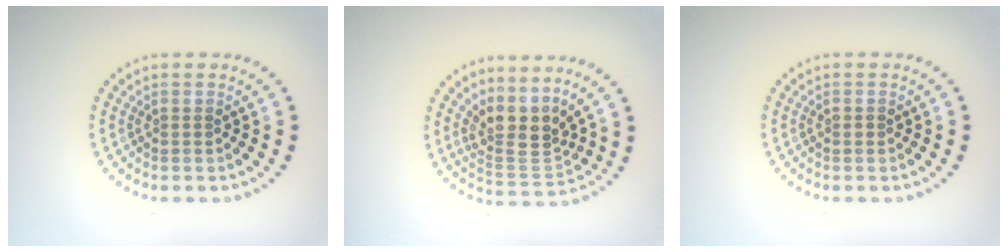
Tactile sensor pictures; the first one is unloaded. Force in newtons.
{"total": 3.8, "press": 2.8, "slide": 2.5}
{"total": 0.7, "press": 0.6, "slide": 0.1}